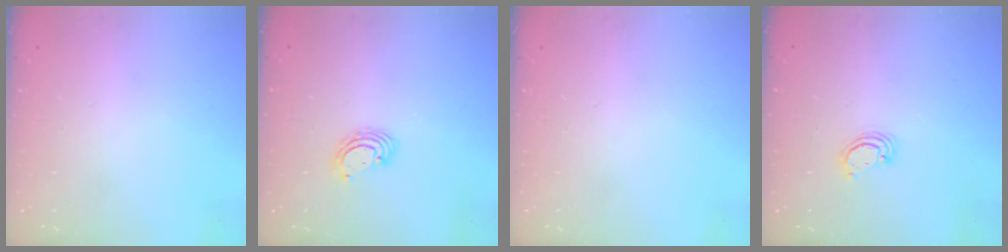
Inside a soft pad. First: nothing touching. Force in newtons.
{"total": 4.6, "press": 4.6, "slide": 0.2}
{"total": 0.0}
{"total": 2.3, "press": 2.3, "slide": 0.3}